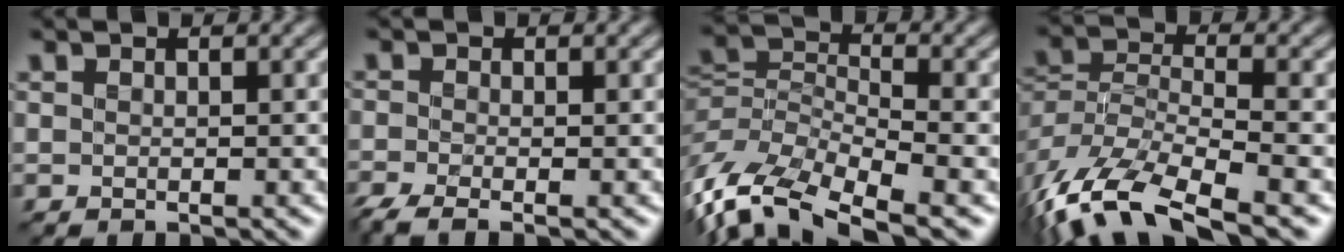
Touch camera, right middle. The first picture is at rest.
{"total": 2.9, "force": [-2.2, 0.6, 1.8], "torque": [-0.038, -0.012, -0.052]}
{"total": 9.0, "force": [-5.9, 3.4, 5.9], "torque": [-0.118, -0.006, -0.126]}
{"total": 12.3, "force": [-8.7, 4.3, 7.5], "torque": [-0.154, -0.013, -0.149]}